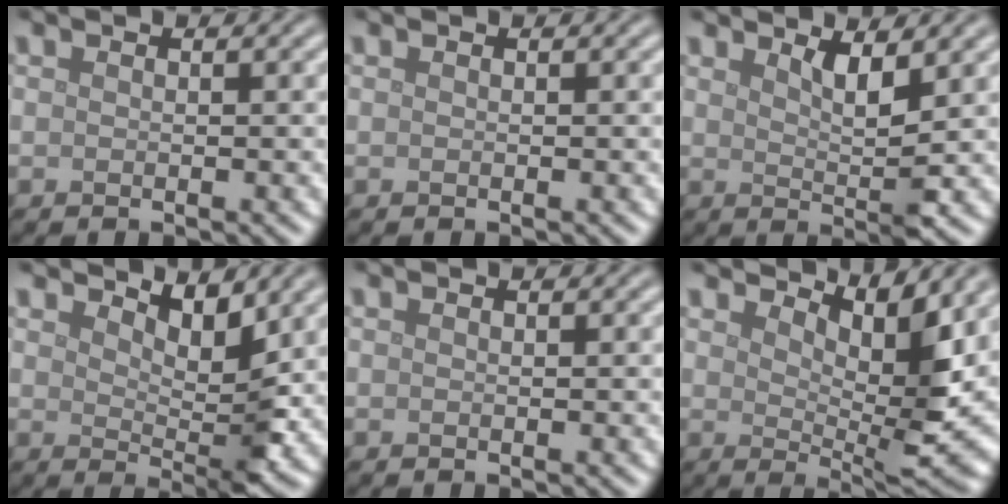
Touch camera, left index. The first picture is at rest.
{"total": 0.0}
{"total": 2.8, "force": [1.6, 0.6, 2.3], "torque": [-0.036, -0.008, 0.027]}
{"total": 3.7, "force": [2.5, 1.1, 2.5], "torque": [-0.047, -0.011, 0.039]}
{"total": 0.0}
{"total": 6.7, "force": [3.4, 2.1, 5.4], "torque": [-0.087, -0.016, 0.060]}